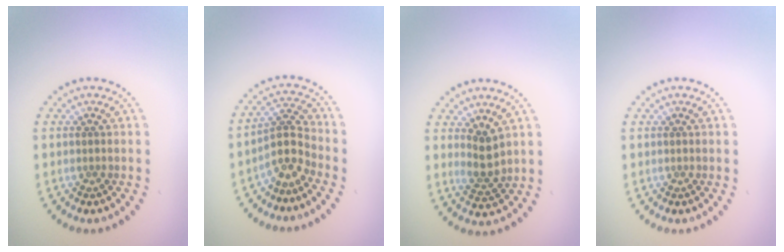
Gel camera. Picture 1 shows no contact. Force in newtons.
{"total": 3.2, "press": 2.4, "slide": 2.1}
{"total": 2.2, "press": 2.0, "slide": 1.0}
{"total": 0.0}